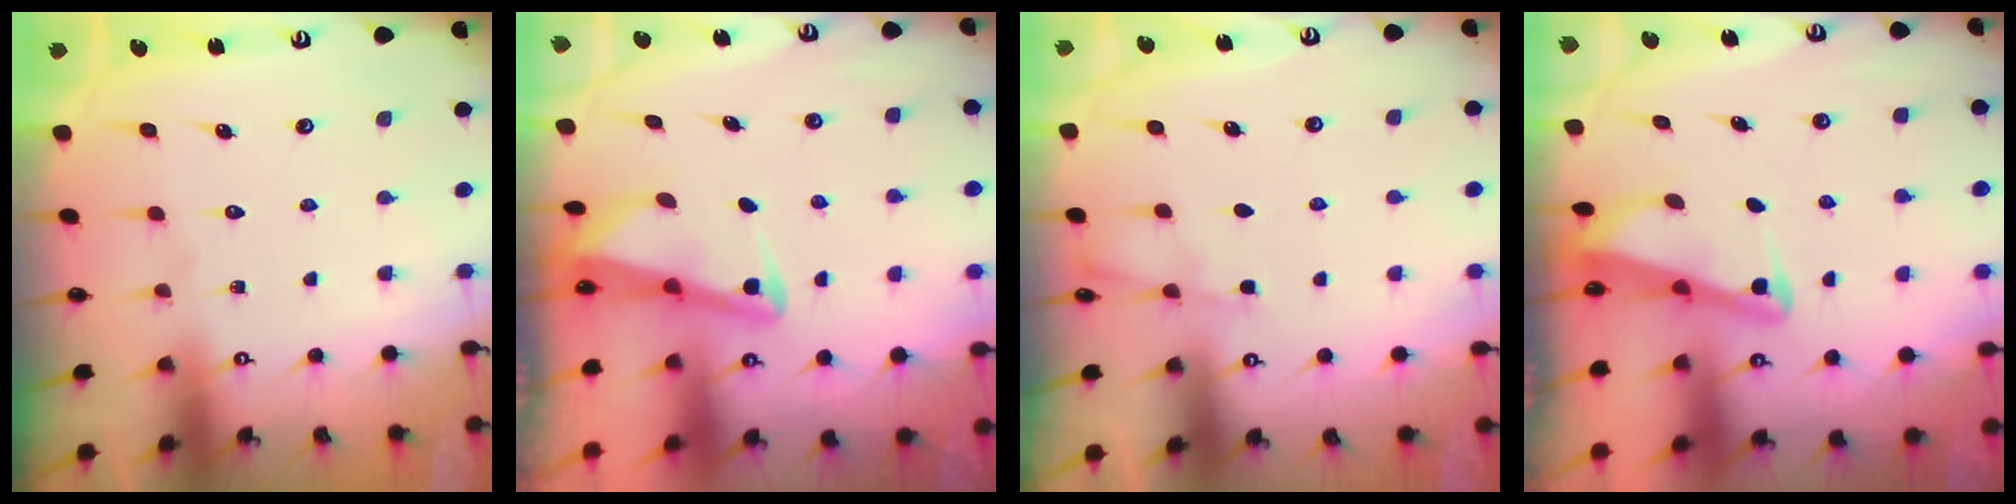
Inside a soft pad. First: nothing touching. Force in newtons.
{"total": 2.8, "press": 2.8, "slide": 0.4}
{"total": 2.4, "press": 2.4, "slide": 0.5}
{"total": 2.7, "press": 2.7, "slide": 0.3}